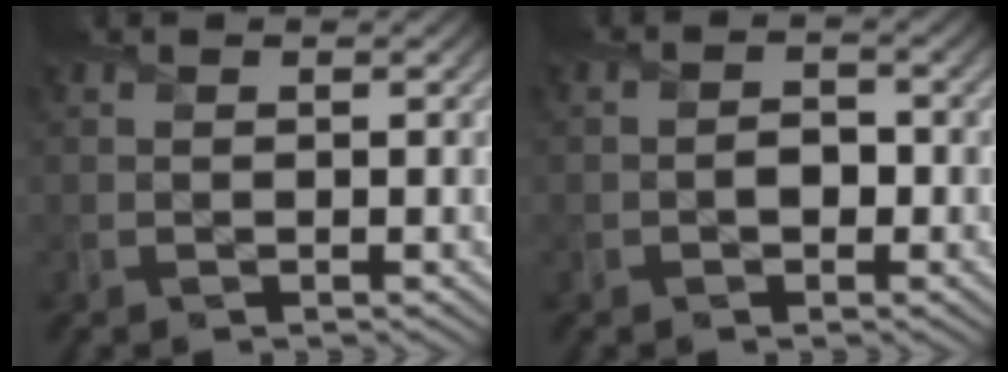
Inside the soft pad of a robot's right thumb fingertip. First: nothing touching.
{"total": 2.0, "force": [-0.7, 1.5, 1.1], "torque": [-0.012, 0.000, -0.021]}